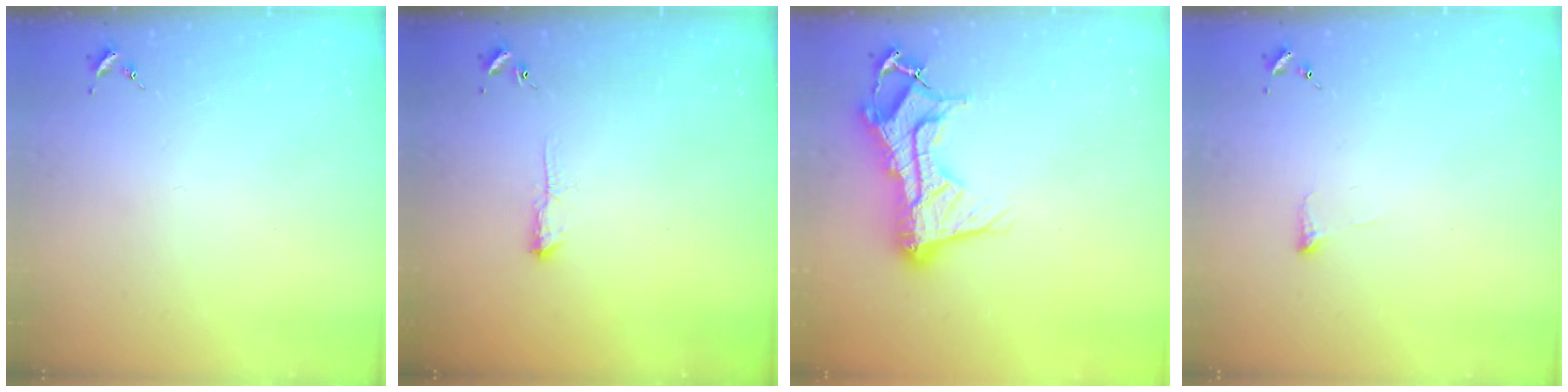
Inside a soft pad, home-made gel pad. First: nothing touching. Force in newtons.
{"total": 3.4, "press": 3.4, "slide": 0.6}
{"total": 19.3, "press": 19.2, "slide": 1.9}
{"total": 4.9, "press": 4.7, "slide": 1.1}